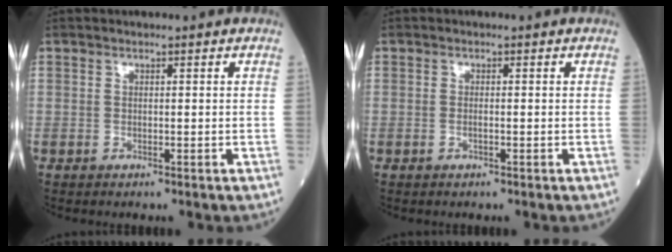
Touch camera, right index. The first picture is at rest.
{"total": 0.8, "force": [-0.2, 0.2, 0.7], "torque": [-0.017, -0.001, -0.003]}